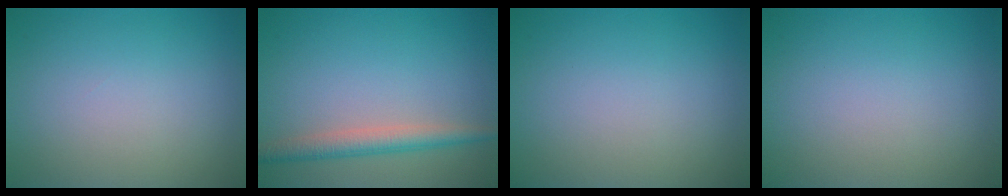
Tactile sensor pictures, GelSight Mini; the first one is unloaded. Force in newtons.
{"total": 3.0, "press": 3.0, "slide": 0.1}
{"total": 0.0}
{"total": 0.0}